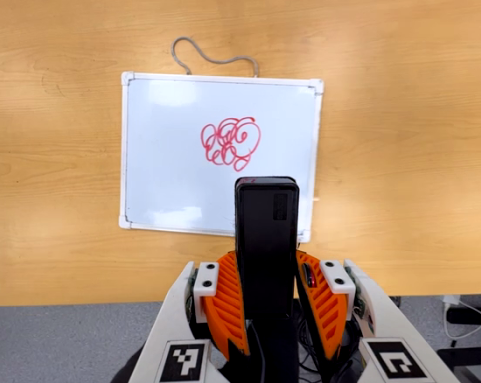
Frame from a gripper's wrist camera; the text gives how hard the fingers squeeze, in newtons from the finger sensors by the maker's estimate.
{"total": 4.9, "left": 3.2, "right": 6.5}